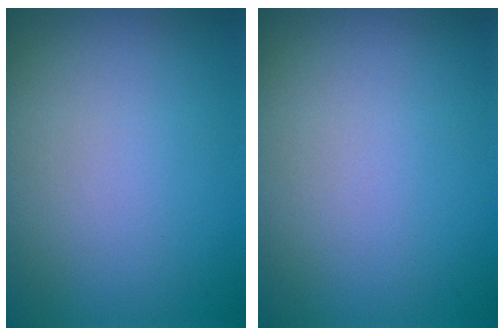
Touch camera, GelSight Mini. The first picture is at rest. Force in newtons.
{"total": 0.0}